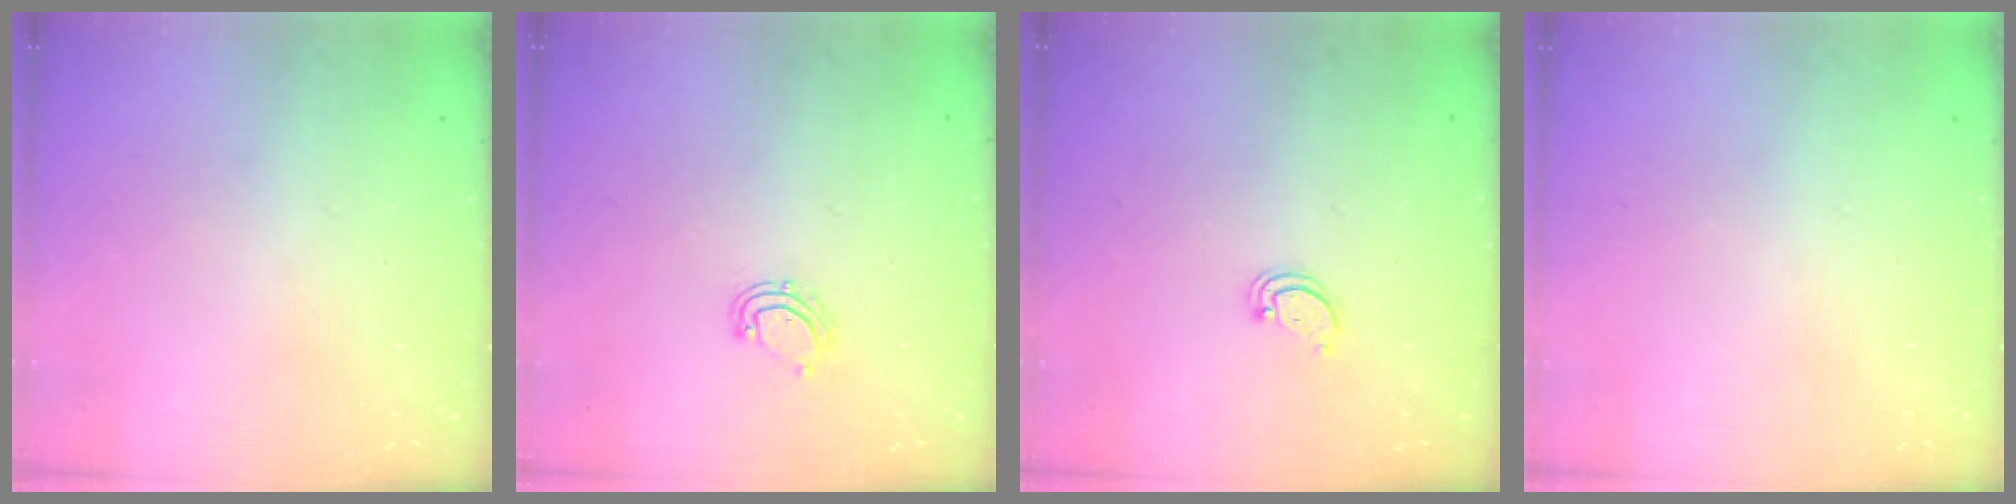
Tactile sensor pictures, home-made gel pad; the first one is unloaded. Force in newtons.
{"total": 5.6, "press": 5.4, "slide": 1.5}
{"total": 1.5, "press": 1.5, "slide": 0.1}
{"total": 0.0}